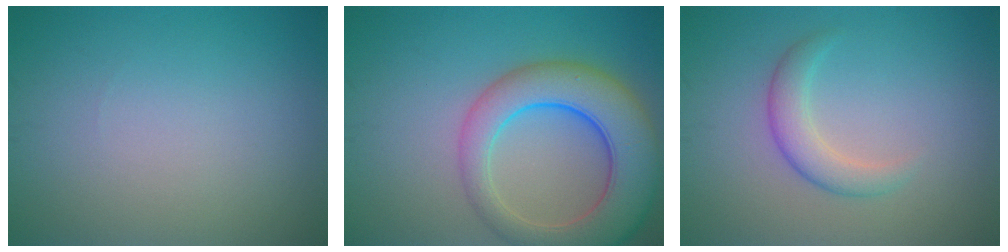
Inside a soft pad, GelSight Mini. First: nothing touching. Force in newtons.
{"total": 8.8, "press": 8.7, "slide": 0.5}
{"total": 2.5, "press": 2.5, "slide": 0.1}